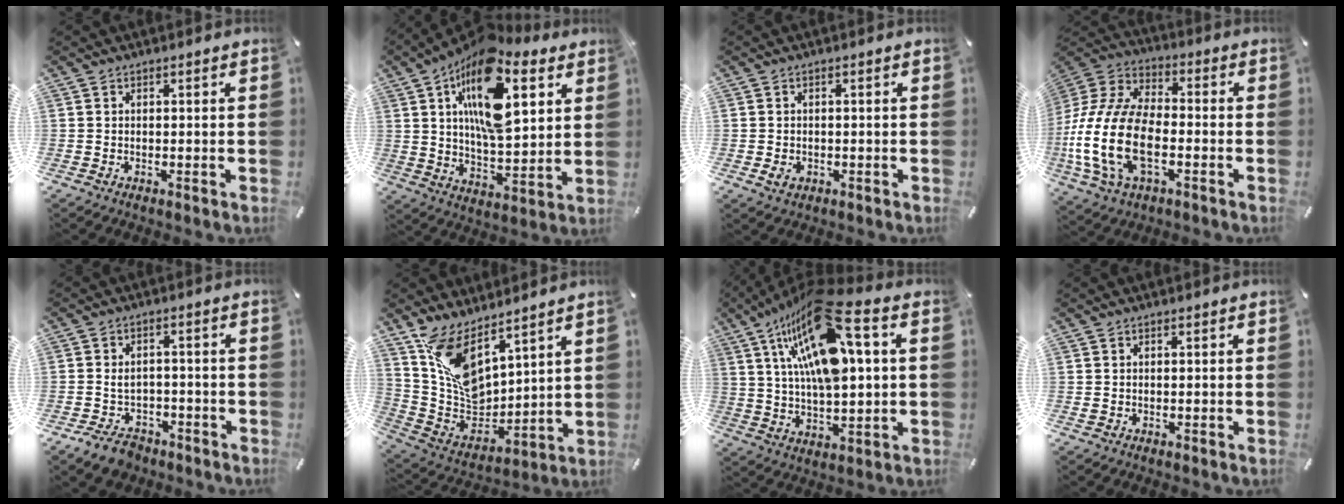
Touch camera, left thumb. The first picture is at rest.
{"total": 20.8, "force": [9.6, 10.1, 15.4], "torque": [-0.274, -0.036, 0.155]}
{"total": 2.2, "force": [-0.6, 1.7, 1.2], "torque": [-0.022, 0.002, -0.011]}
{"total": 19.6, "force": [-5.7, 11.5, 14.8], "torque": [-0.325, 0.013, -0.101]}
{"total": 5.9, "force": [-2.8, 4.1, 3.2], "torque": [-0.071, 0.016, -0.053]}
{"total": 12.8, "force": [8.4, 7.0, 6.5], "torque": [-0.152, -0.064, 0.165]}
{"total": 23.4, "force": [9.0, 9.2, 19.5], "torque": [-0.358, -0.027, 0.143]}
{"total": 0.5, "force": [0.1, 0.4, 0.4], "torque": [-0.007, 0.003, 0.002]}